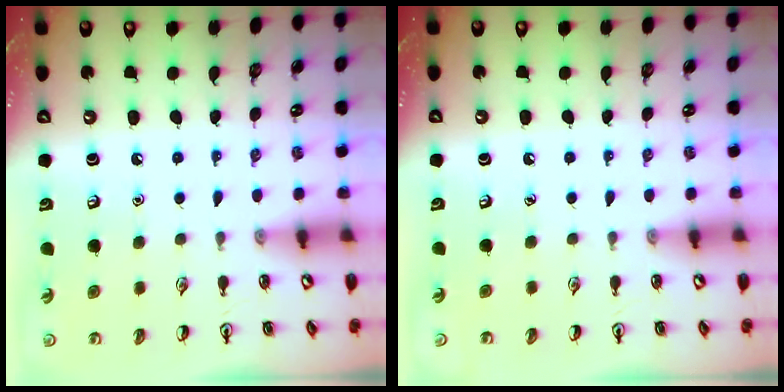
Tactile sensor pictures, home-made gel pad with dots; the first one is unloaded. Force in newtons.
{"total": 0.0}